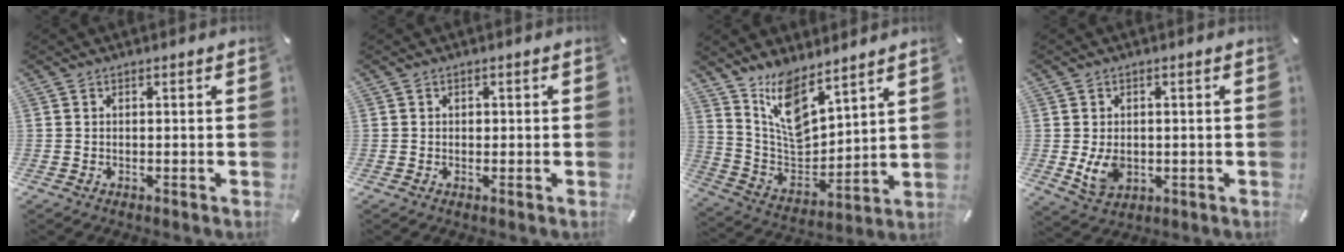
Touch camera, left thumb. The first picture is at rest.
{"total": 0.7, "force": [0.0, 0.7, 0.3], "torque": [-0.006, 0.002, -0.001]}
{"total": 11.5, "force": [9.3, 4.9, 4.6], "torque": [-0.103, -0.073, 0.179]}
{"total": 6.2, "force": [-0.3, 4.7, 4.0], "torque": [-0.083, -0.007, -0.007]}